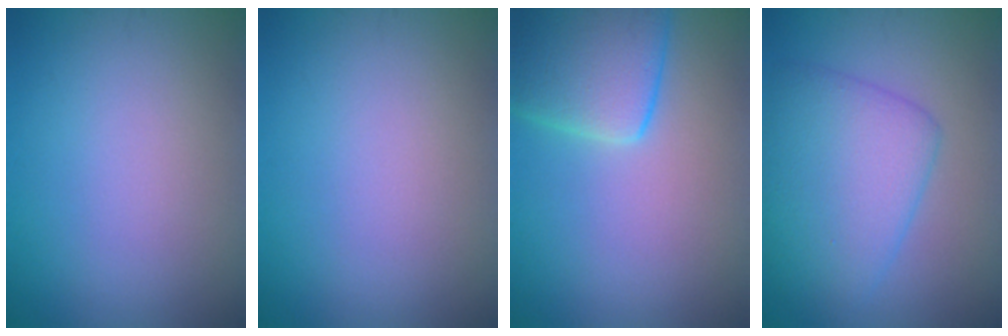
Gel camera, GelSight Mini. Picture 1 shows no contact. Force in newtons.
{"total": 0.0}
{"total": 6.9, "press": 6.9, "slide": 0.3}
{"total": 6.9, "press": 6.9, "slide": 0.2}